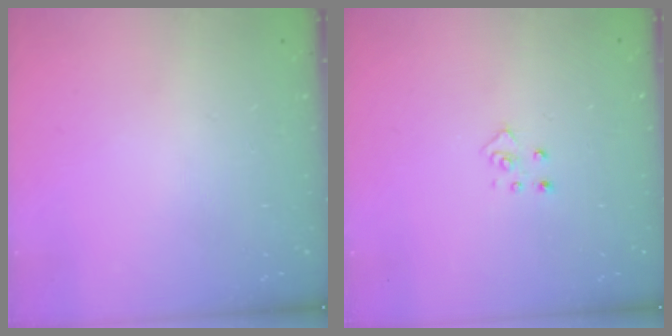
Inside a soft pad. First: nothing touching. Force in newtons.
{"total": 3.8, "press": 3.8, "slide": 0.4}